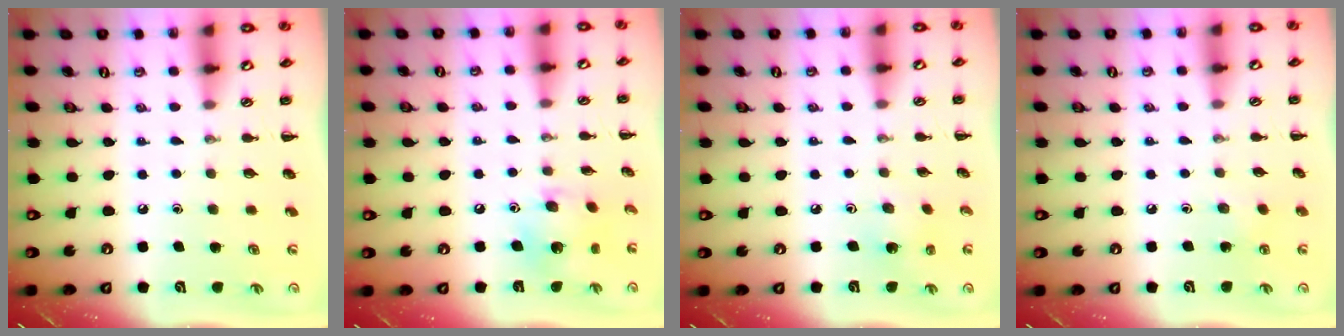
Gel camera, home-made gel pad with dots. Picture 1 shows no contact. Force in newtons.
{"total": 7.3, "press": 7.3, "slide": 0.4}
{"total": 2.1, "press": 2.0, "slide": 0.5}
{"total": 4.4, "press": 4.2, "slide": 1.1}